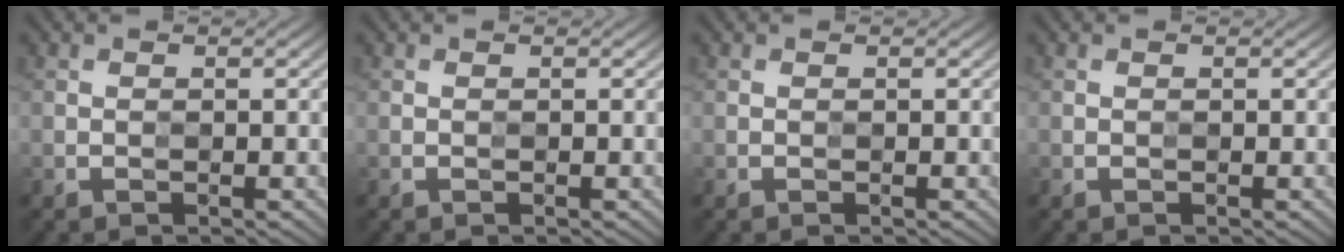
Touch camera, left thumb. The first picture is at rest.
{"total": 0.0}
{"total": 0.0}
{"total": 0.0}